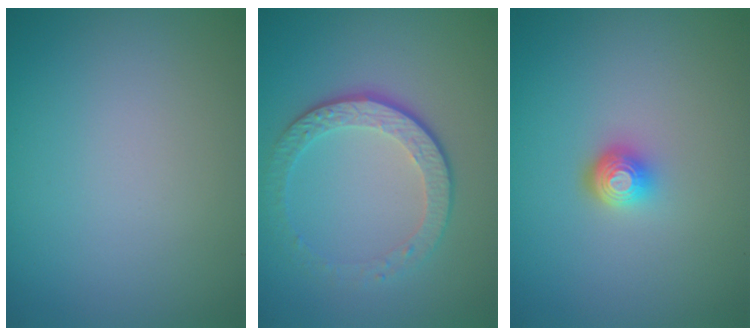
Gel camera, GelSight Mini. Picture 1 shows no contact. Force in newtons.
{"total": 4.3, "press": 3.0, "slide": 3.1}
{"total": 2.1, "press": 1.5, "slide": 1.5}